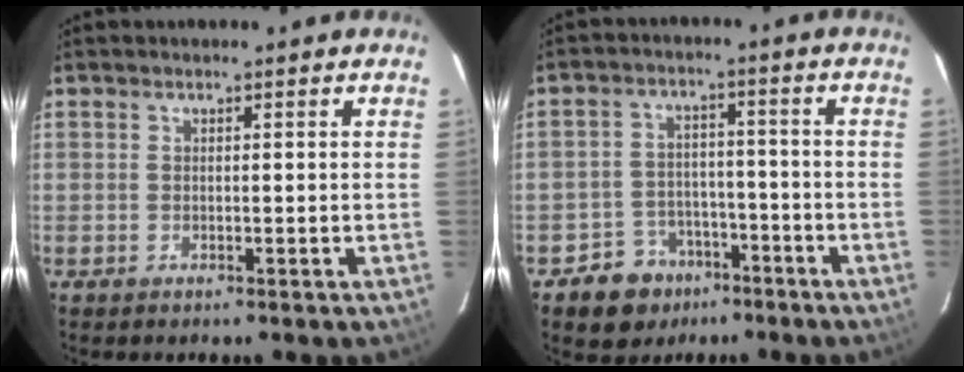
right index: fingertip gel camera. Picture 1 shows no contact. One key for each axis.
{"total": 8.1, "fx": -5.2, "fy": 6.1, "fz": 1.3, "tx": -0.042, "ty": 0.027, "tz": -0.068}